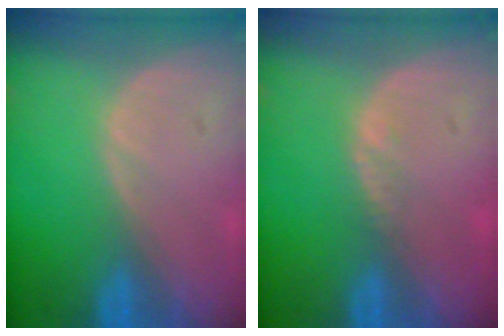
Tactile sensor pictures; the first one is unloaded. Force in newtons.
{"total": 0.8, "press": 0.7, "slide": 0.5}